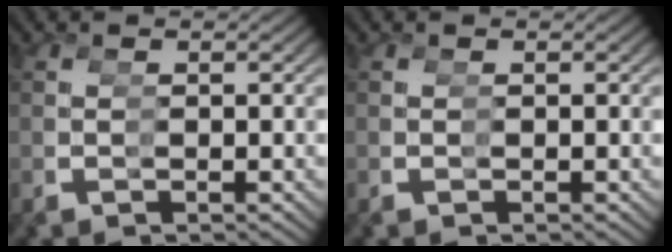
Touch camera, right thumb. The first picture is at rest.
{"total": 0.0}